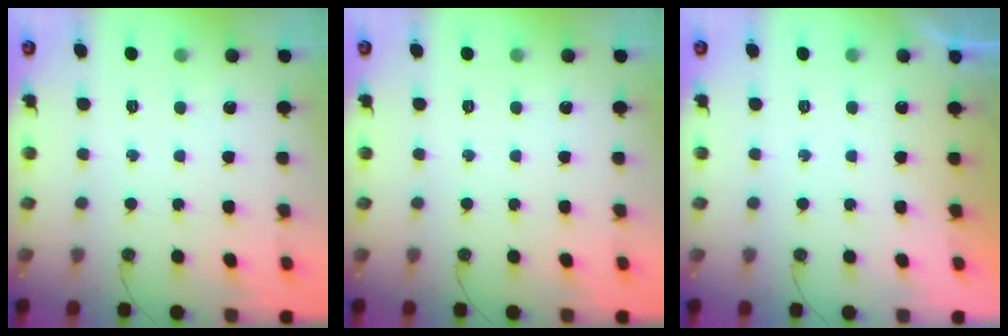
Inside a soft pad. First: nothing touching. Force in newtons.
{"total": 0.0}
{"total": 0.0}